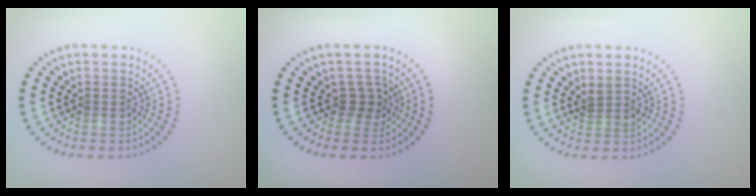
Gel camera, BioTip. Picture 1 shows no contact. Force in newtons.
{"total": 1.9, "press": 1.4, "slide": 1.4}
{"total": 1.0, "press": 0.8, "slide": 0.6}